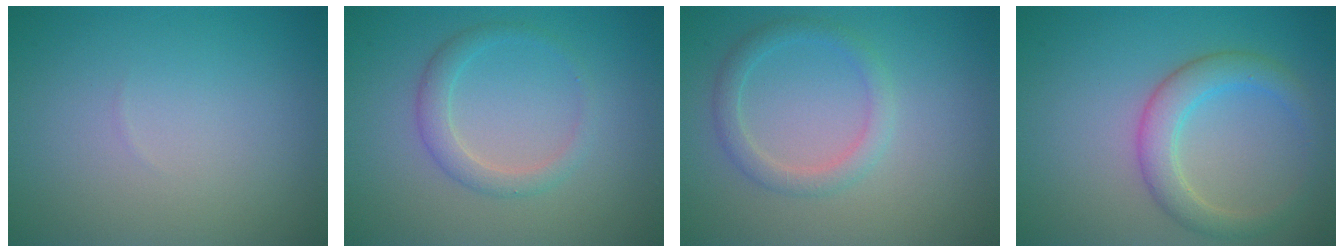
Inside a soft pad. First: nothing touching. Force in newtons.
{"total": 2.1, "press": 2.1, "slide": 0.1}
{"total": 2.2, "press": 2.1, "slide": 0.2}
{"total": 3.6, "press": 3.6, "slide": 0.3}